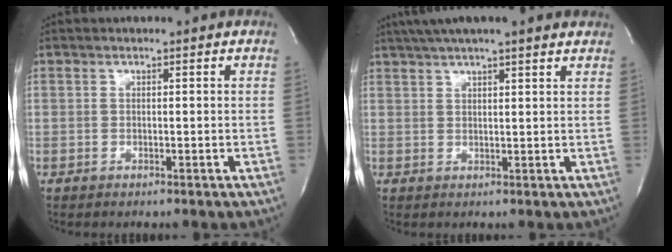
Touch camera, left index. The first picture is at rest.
{"total": 12.2, "force": [10.0, 1.4, 6.8], "torque": [-0.119, 0.041, 0.137]}